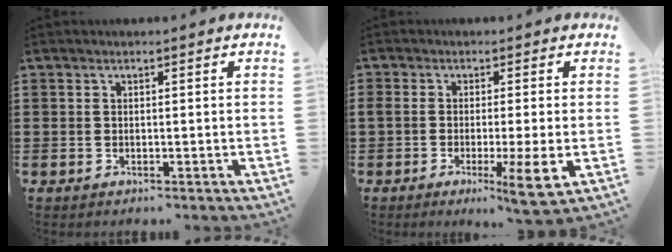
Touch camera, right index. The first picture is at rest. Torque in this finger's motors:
{"motor_torque": [1.71, -0.43, 0.67, 0.09]}